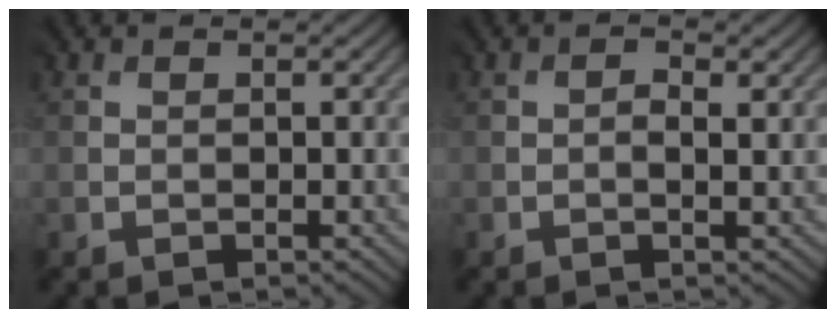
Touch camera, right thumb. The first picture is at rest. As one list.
[{"total": 1.2, "force": [-0.1, 0.4, 1.2], "torque": [-0.019, -0.007, 0.000]}]